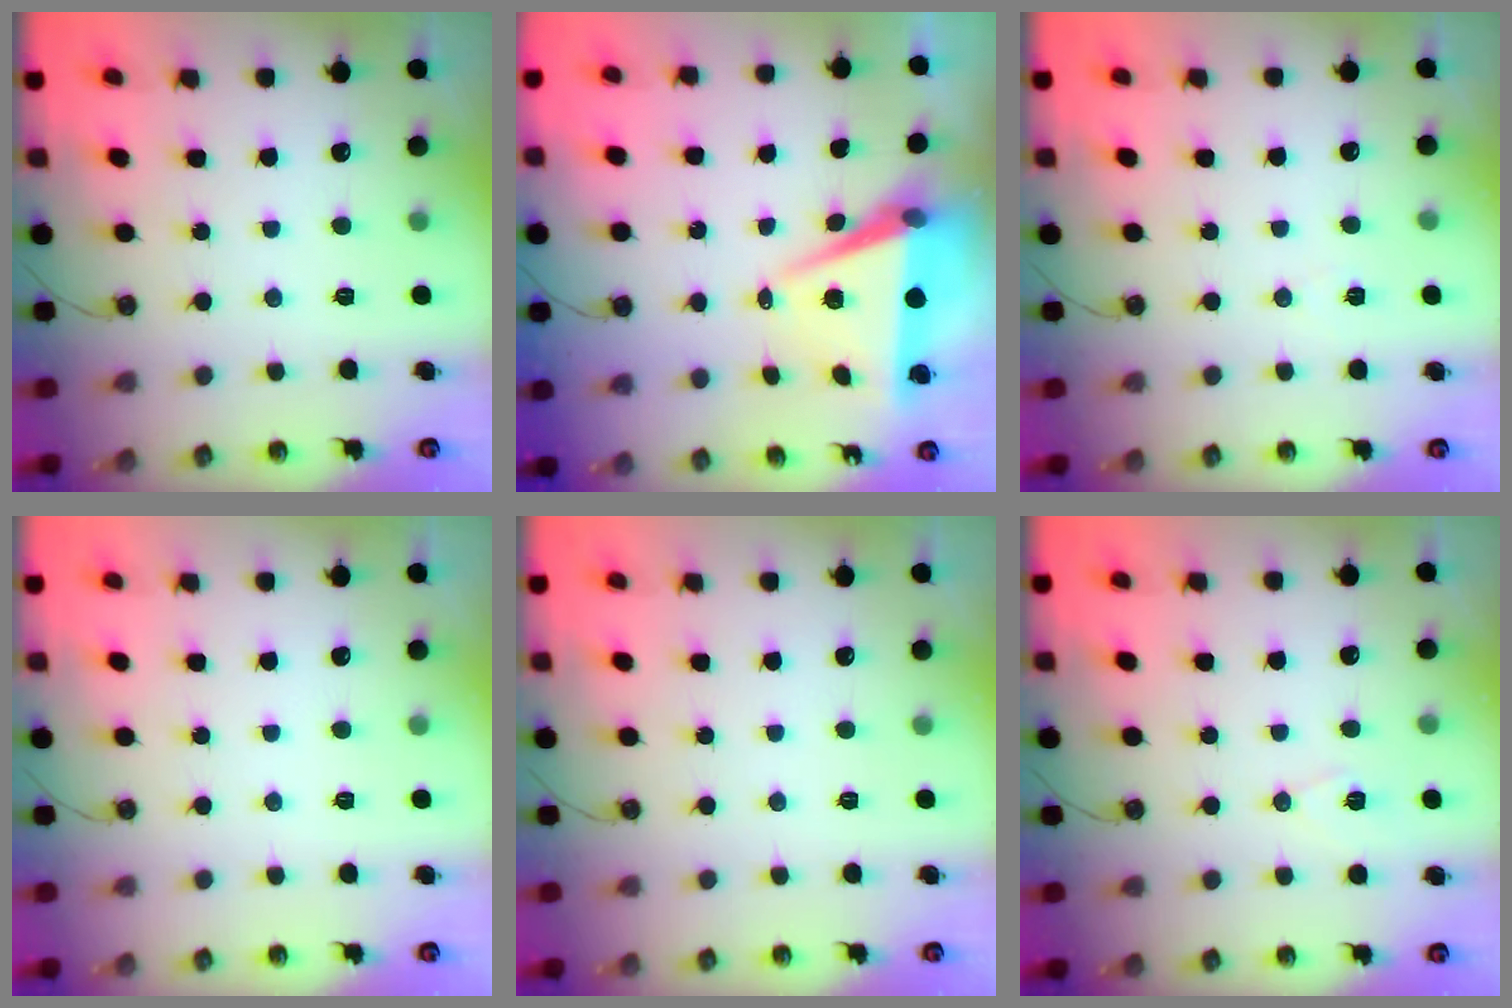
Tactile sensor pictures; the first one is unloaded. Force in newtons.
{"total": 7.5, "press": 6.2, "slide": 4.1}
{"total": 4.9, "press": 2.3, "slide": 4.3}
{"total": 0.0}
{"total": 0.0}
{"total": 7.9, "press": 6.6, "slide": 4.2}